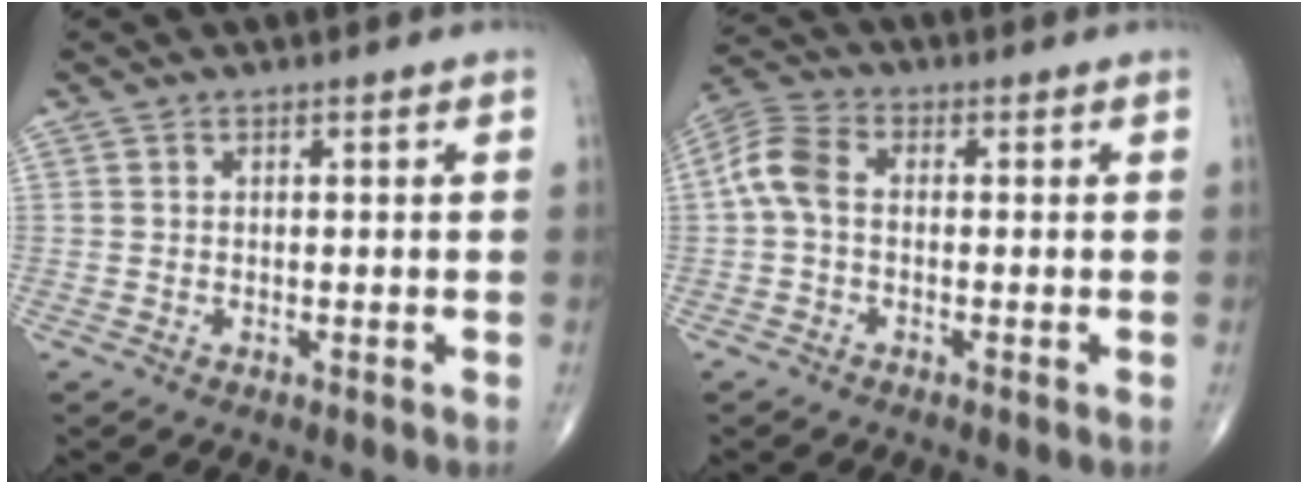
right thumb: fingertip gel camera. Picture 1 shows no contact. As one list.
[{"total": 6.2, "force": [-0.2, 3.9, 4.8], "torque": [-0.101, 0.019, -0.016]}]